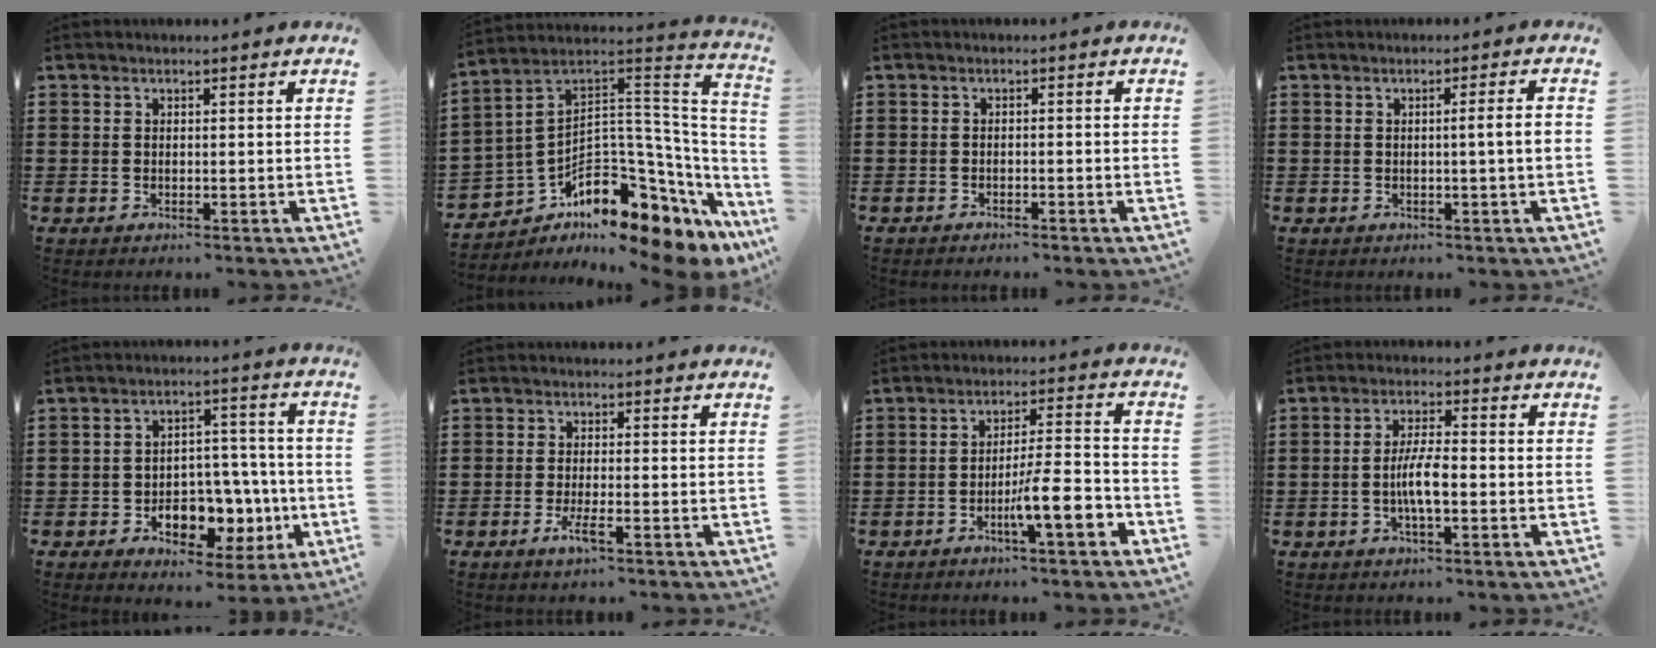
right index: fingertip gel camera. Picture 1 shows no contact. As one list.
[{"total": 8.9, "force": [-5.6, 4.8, 5.0], "torque": [-0.116, -0.027, -0.112]}, {"total": 1.2, "force": [-1.2, 0.1, 0.1], "torque": [-0.006, 0.002, -0.025]}, {"total": 3.0, "force": [-0.1, -0.2, 3.0], "torque": [-0.052, -0.004, -0.005]}, {"total": 8.1, "force": [-2.6, 5.7, 5.2], "torque": [-0.075, 0.017, -0.042]}, {"total": 3.0, "force": [-1.5, 0.5, 2.6], "torque": [-0.063, -0.011, -0.032]}, {"total": 8.8, "force": [-4.0, 1.3, 7.8], "torque": [-0.131, 0.002, -0.068]}, {"total": 5.5, "force": [-1.0, 1.2, 5.3], "torque": [-0.107, -0.001, -0.025]}]